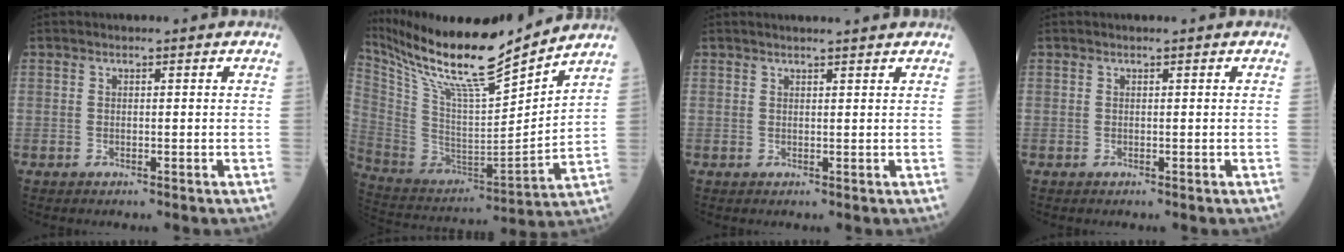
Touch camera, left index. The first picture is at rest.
{"total": 20.6, "force": [17.8, 1.0, 10.3], "torque": [-0.204, -0.017, 0.321]}
{"total": 4.7, "force": [4.4, 0.0, 1.6], "torque": [-0.020, 0.018, 0.051]}
{"total": 0.0}